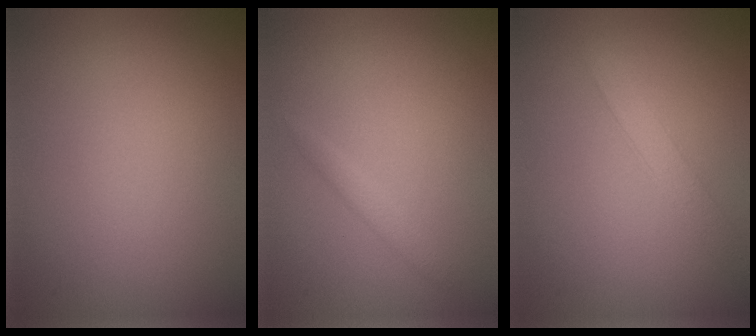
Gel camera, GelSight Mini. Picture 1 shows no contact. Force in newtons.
{"total": 1.0, "press": 1.0, "slide": 0.0}
{"total": 2.0, "press": 2.0, "slide": 0.1}